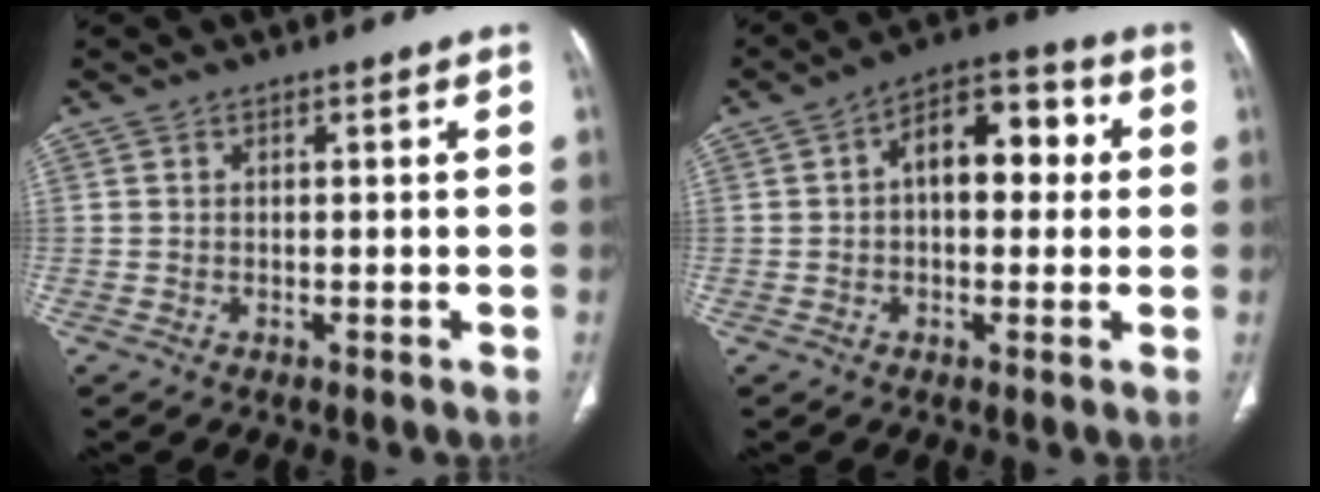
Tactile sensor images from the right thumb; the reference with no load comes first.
{"total": 11.2, "force": [1.5, 6.6, 9.0], "torque": [-0.100, 0.031, 0.013]}